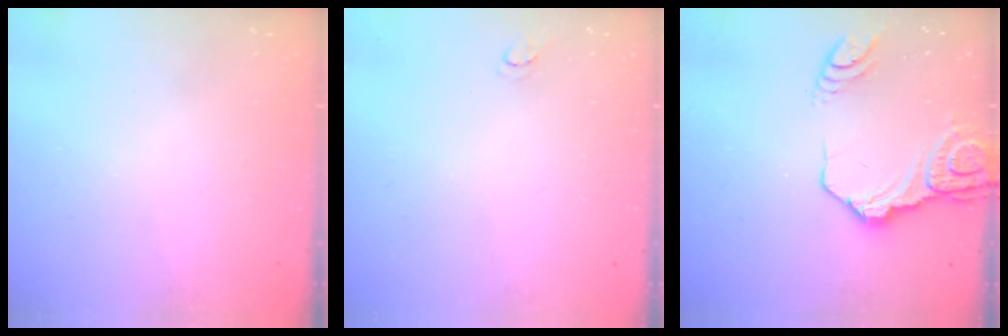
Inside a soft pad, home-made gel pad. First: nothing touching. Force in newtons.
{"total": 2.9, "press": 2.9, "slide": 0.3}
{"total": 15.1, "press": 15.0, "slide": 1.8}